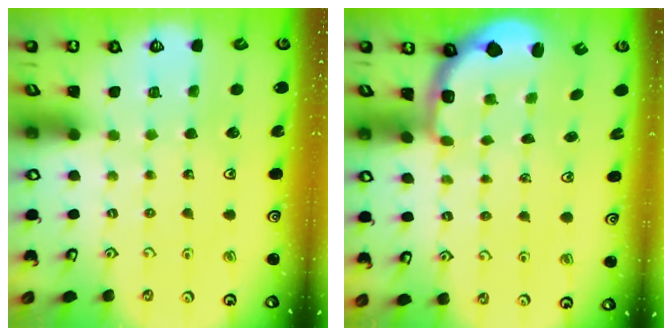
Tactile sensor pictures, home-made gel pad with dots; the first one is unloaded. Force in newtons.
{"total": 2.5, "press": 1.3, "slide": 2.1}